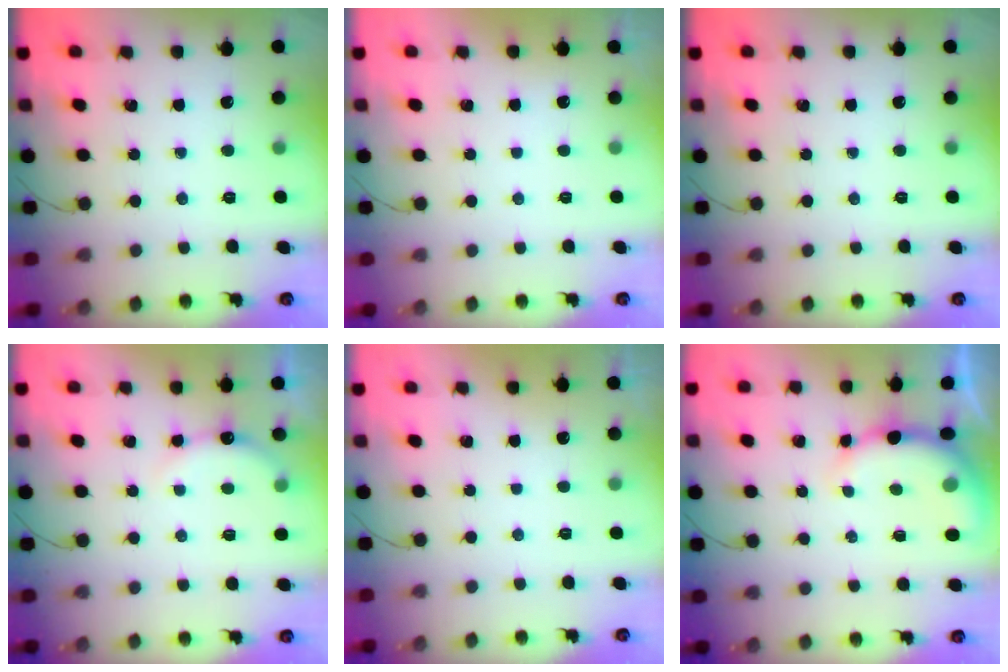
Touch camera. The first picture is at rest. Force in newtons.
{"total": 3.0, "press": 3.0, "slide": 0.1}
{"total": 0.0}
{"total": 5.8, "press": 5.7, "slide": 1.1}
{"total": 3.0, "press": 3.0, "slide": 0.1}
{"total": 7.9, "press": 7.7, "slide": 1.4}